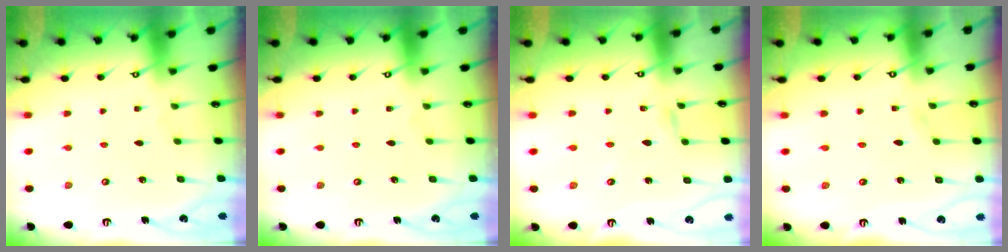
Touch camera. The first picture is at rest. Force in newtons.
{"total": 0.0}
{"total": 3.5, "press": 3.5, "slide": 0.4}
{"total": 1.1, "press": 1.1, "slide": 0.1}